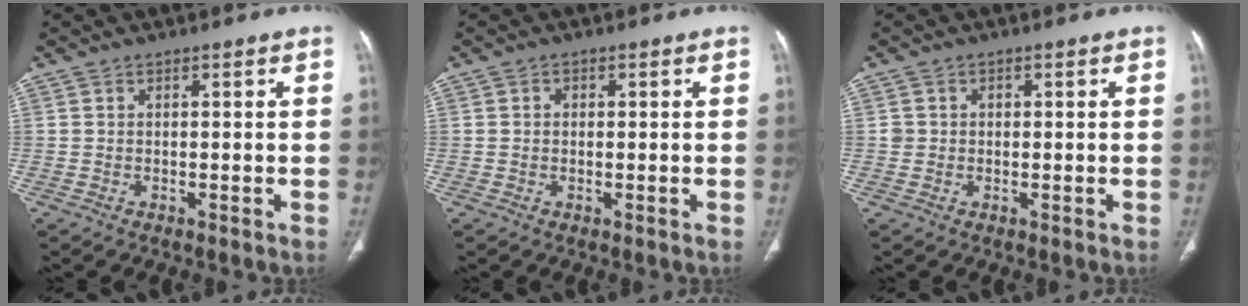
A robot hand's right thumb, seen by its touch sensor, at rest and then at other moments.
{"total": 0.9, "force": [0.1, 0.8, 0.4], "torque": [0.000, 0.003, -0.001]}
{"total": 1.6, "force": [0.0, 1.5, 0.3], "torque": [0.001, 0.006, 0.001]}